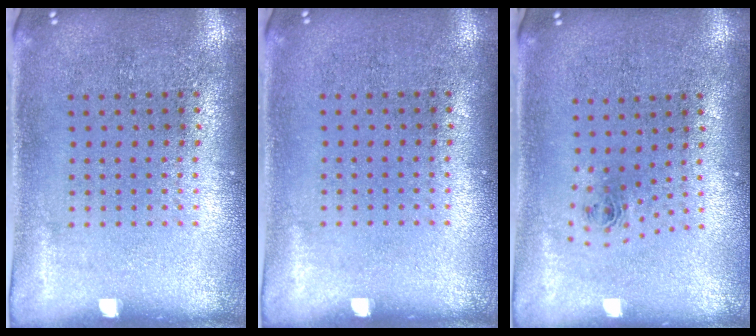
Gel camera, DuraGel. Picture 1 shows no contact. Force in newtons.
{"total": 0.0}
{"total": 0.9, "press": 0.4, "slide": 0.8}